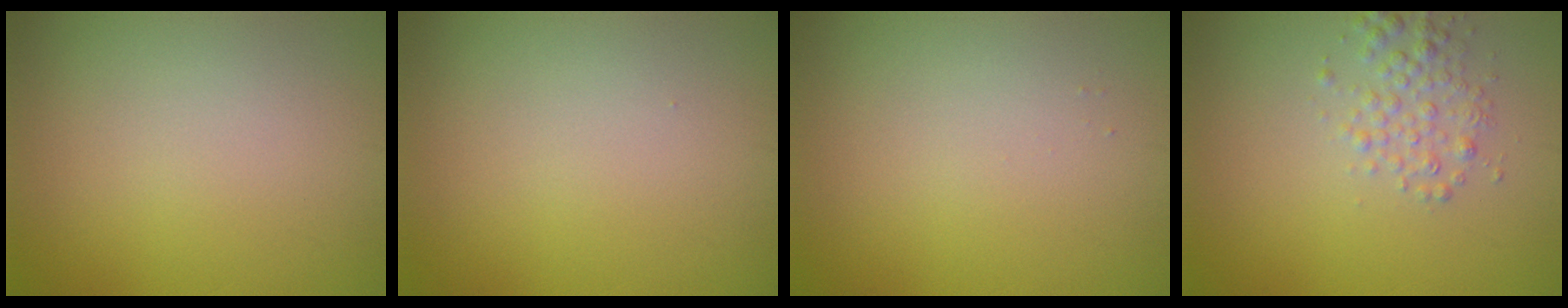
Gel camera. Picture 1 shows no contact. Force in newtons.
{"total": 0.0}
{"total": 0.0}
{"total": 2.2, "press": 2.2, "slide": 0.0}